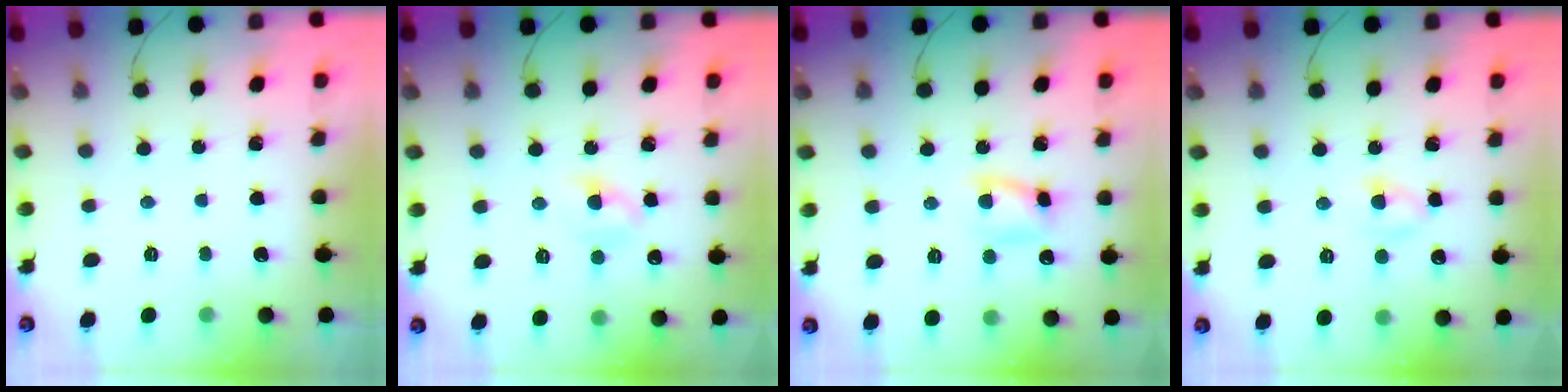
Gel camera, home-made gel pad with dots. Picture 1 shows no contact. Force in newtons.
{"total": 4.9, "press": 4.8, "slide": 1.3}
{"total": 6.7, "press": 6.7, "slide": 0.6}
{"total": 3.6, "press": 3.4, "slide": 1.2}